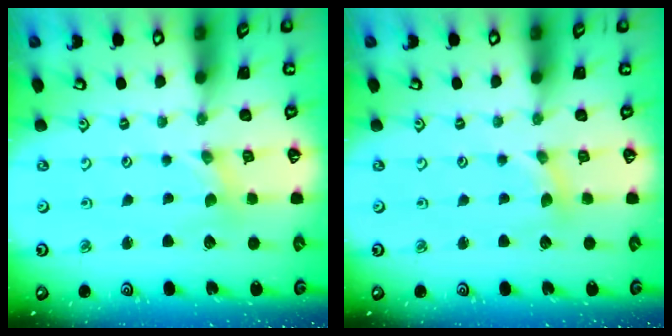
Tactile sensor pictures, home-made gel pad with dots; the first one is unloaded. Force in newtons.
{"total": 2.9, "press": 2.8, "slide": 0.4}